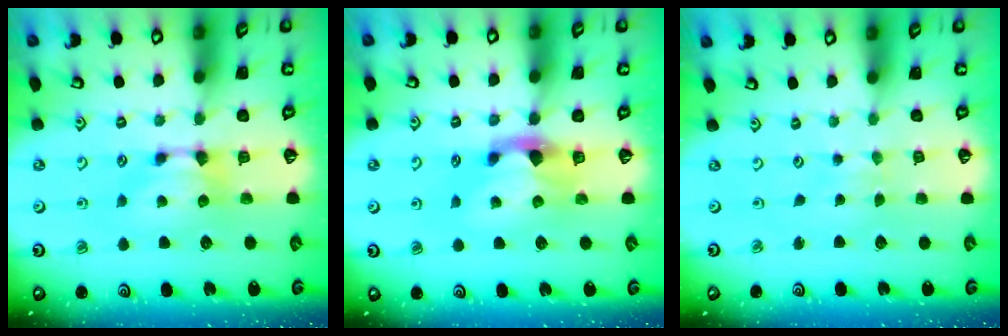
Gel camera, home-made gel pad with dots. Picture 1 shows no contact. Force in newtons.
{"total": 2.2, "press": 1.9, "slide": 1.2}
{"total": 4.1, "press": 4.1, "slide": 0.1}